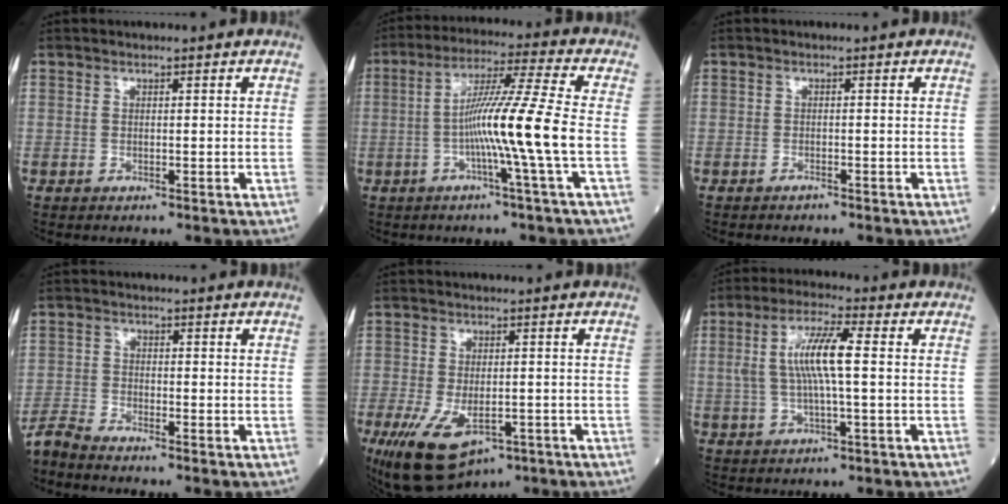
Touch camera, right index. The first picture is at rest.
{"total": 11.1, "force": [-2.3, -2.3, 10.6], "torque": [-0.195, 0.001, -0.046]}
{"total": 0.5, "force": [-0.5, 0.1, 0.1], "torque": [-0.006, -0.001, -0.009]}
{"total": 3.4, "force": [-3.3, -0.5, 0.6], "torque": [-0.017, -0.018, -0.068]}
{"total": 11.6, "force": [-5.9, 6.0, 8.0], "torque": [-0.158, -0.015, -0.085]}
{"total": 8.3, "force": [0.8, 0.9, 8.2], "torque": [-0.166, 0.011, 0.012]}